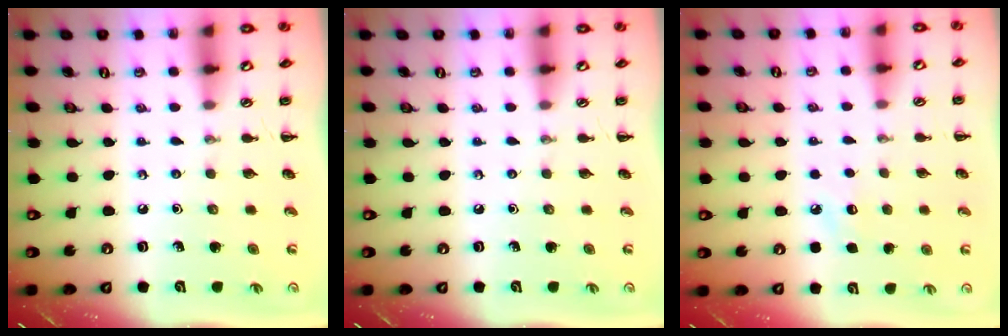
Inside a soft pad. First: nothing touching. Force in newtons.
{"total": 0.0}
{"total": 5.6, "press": 5.5, "slide": 1.4}